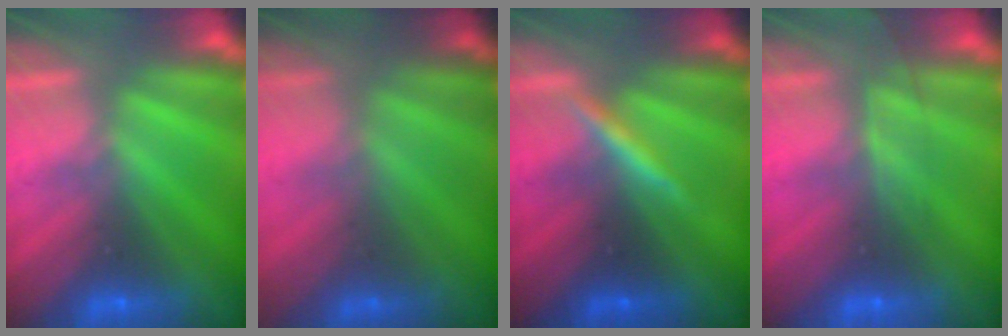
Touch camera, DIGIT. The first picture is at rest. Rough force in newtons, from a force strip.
{"total": 1.8}
{"total": 3.4}
{"total": 2.5}